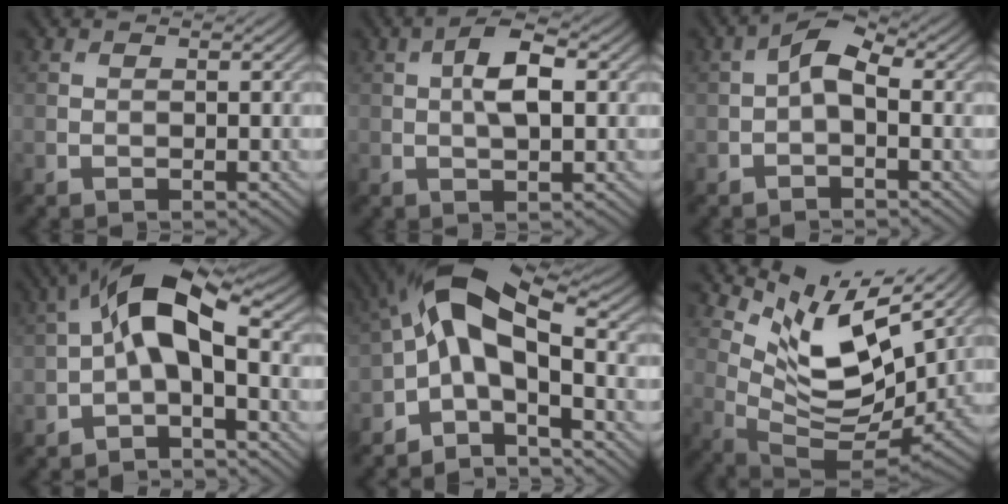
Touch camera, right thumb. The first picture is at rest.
{"total": 5.1, "force": [0.7, 2.2, 4.6], "torque": [-0.084, 0.007, 0.009]}
{"total": 3.1, "force": [-0.4, 1.7, 2.6], "torque": [-0.051, 0.009, -0.014]}
{"total": 8.5, "force": [-0.2, 3.8, 7.6], "torque": [-0.144, 0.026, -0.017]}
{"total": 11.0, "force": [-1.7, 4.8, 9.8], "torque": [-0.189, 0.025, -0.053]}
{"total": 11.9, "force": [6.8, 4.7, 8.5], "torque": [-0.182, -0.007, 0.139]}